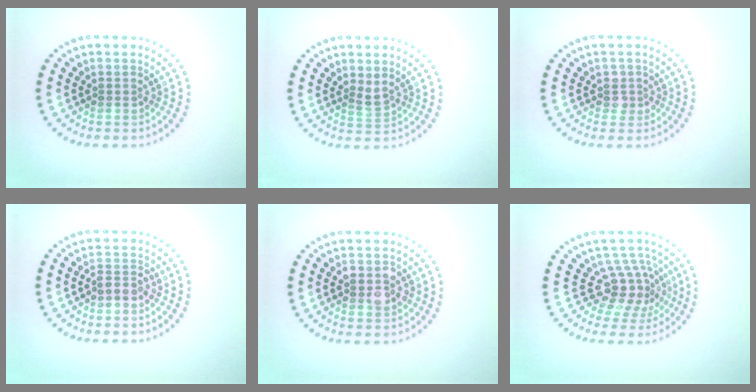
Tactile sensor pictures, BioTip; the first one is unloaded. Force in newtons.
{"total": 1.3, "press": 1.1, "slide": 0.8}
{"total": 1.4, "press": 1.3, "slide": 0.6}
{"total": 1.7, "press": 1.5, "slide": 0.8}
{"total": 2.7, "press": 2.7, "slide": 0.2}
{"total": 4.1, "press": 3.1, "slide": 2.6}